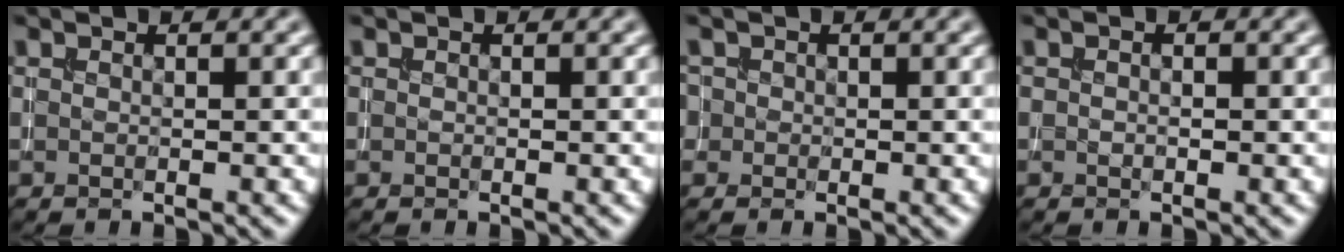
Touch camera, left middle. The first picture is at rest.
{"total": 0.0}
{"total": 0.8, "force": [0.0, 0.8, -0.3], "torque": [0.015, -0.002, -0.005]}
{"total": 0.6, "force": [0.0, 0.3, 0.6], "torque": [-0.003, -0.002, -0.003]}